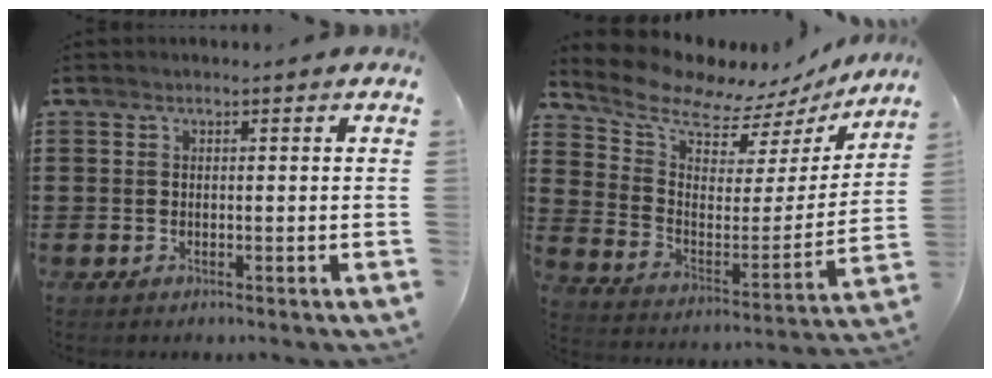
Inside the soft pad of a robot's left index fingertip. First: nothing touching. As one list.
[{"total": 8.4, "force": [7.6, 2.9, 2.1], "torque": [-0.081, -0.063, 0.128]}]